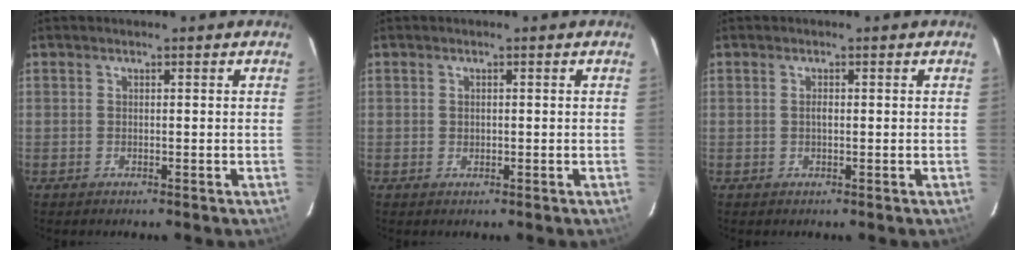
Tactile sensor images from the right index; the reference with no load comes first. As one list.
[{"total": 0.6, "force": [0.0, 0.6, 0.2], "torque": [0.000, 0.001, 0.002]}, {"total": 0.8, "force": [0.0, 0.4, 0.7], "torque": [-0.013, 0.001, -0.001]}]